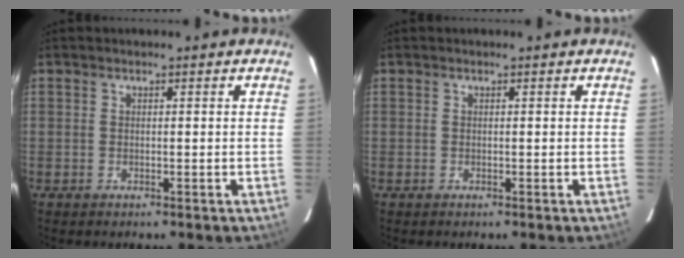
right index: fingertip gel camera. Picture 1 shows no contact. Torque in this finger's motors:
{"motor_torque": [0.00, 0.00, 0.03, 0.00]}